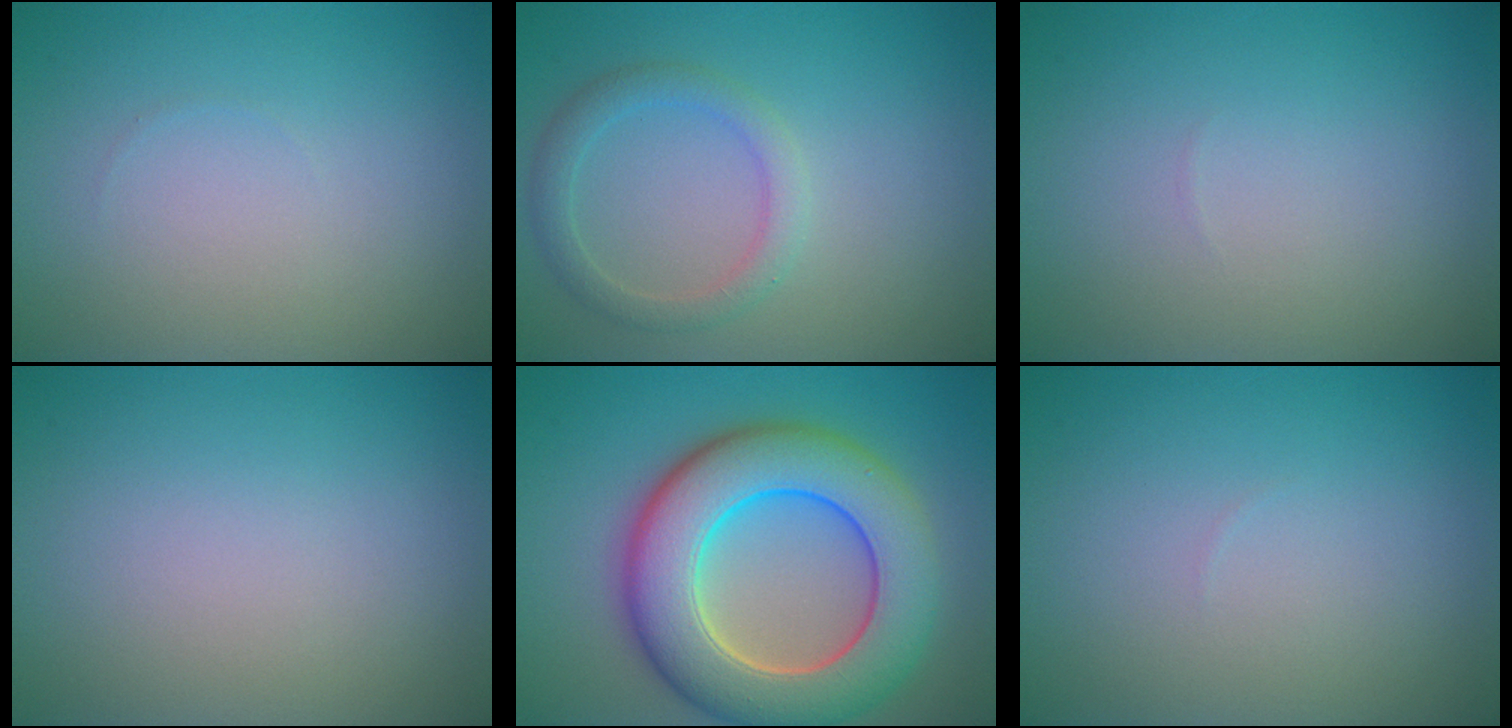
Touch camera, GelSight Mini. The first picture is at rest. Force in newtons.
{"total": 2.3, "press": 2.3, "slide": 0.1}
{"total": 0.0}
{"total": 0.0}
{"total": 11.2, "press": 11.2, "slide": 0.7}
{"total": 0.0}